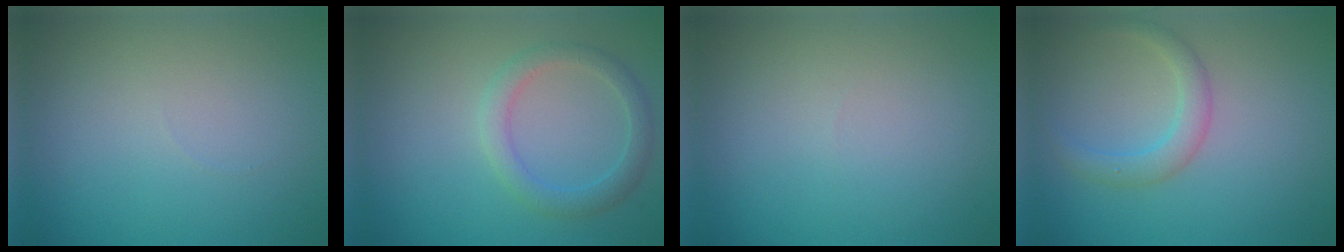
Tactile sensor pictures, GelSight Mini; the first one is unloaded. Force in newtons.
{"total": 2.7, "press": 2.7, "slide": 0.2}
{"total": 0.0}
{"total": 2.3, "press": 2.3, "slide": 0.0}